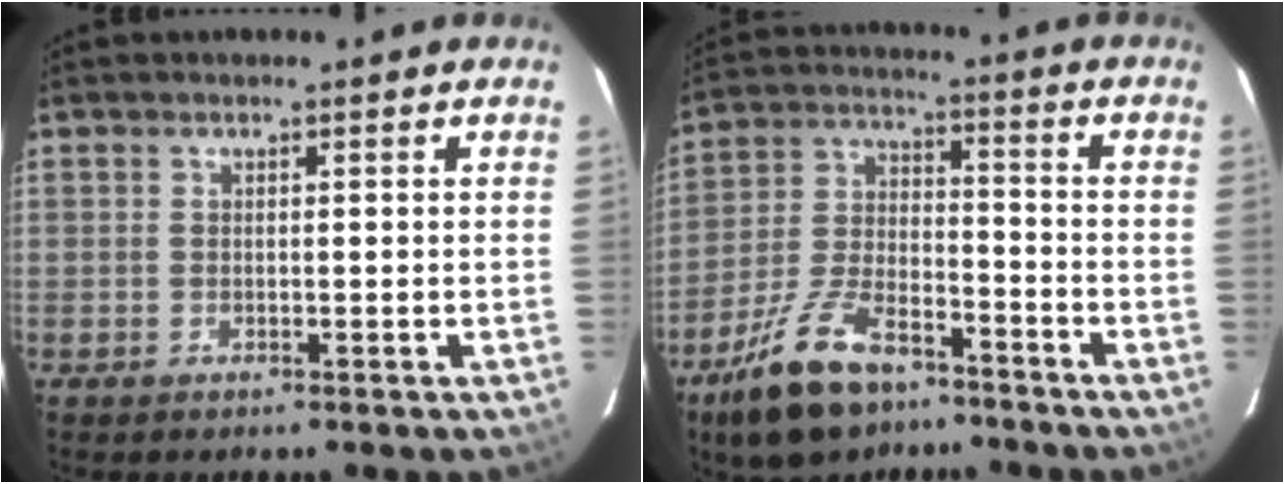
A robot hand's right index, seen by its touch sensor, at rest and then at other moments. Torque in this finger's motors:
{"motor_torque": [1.06, -1.08, 0.50, 0.06]}